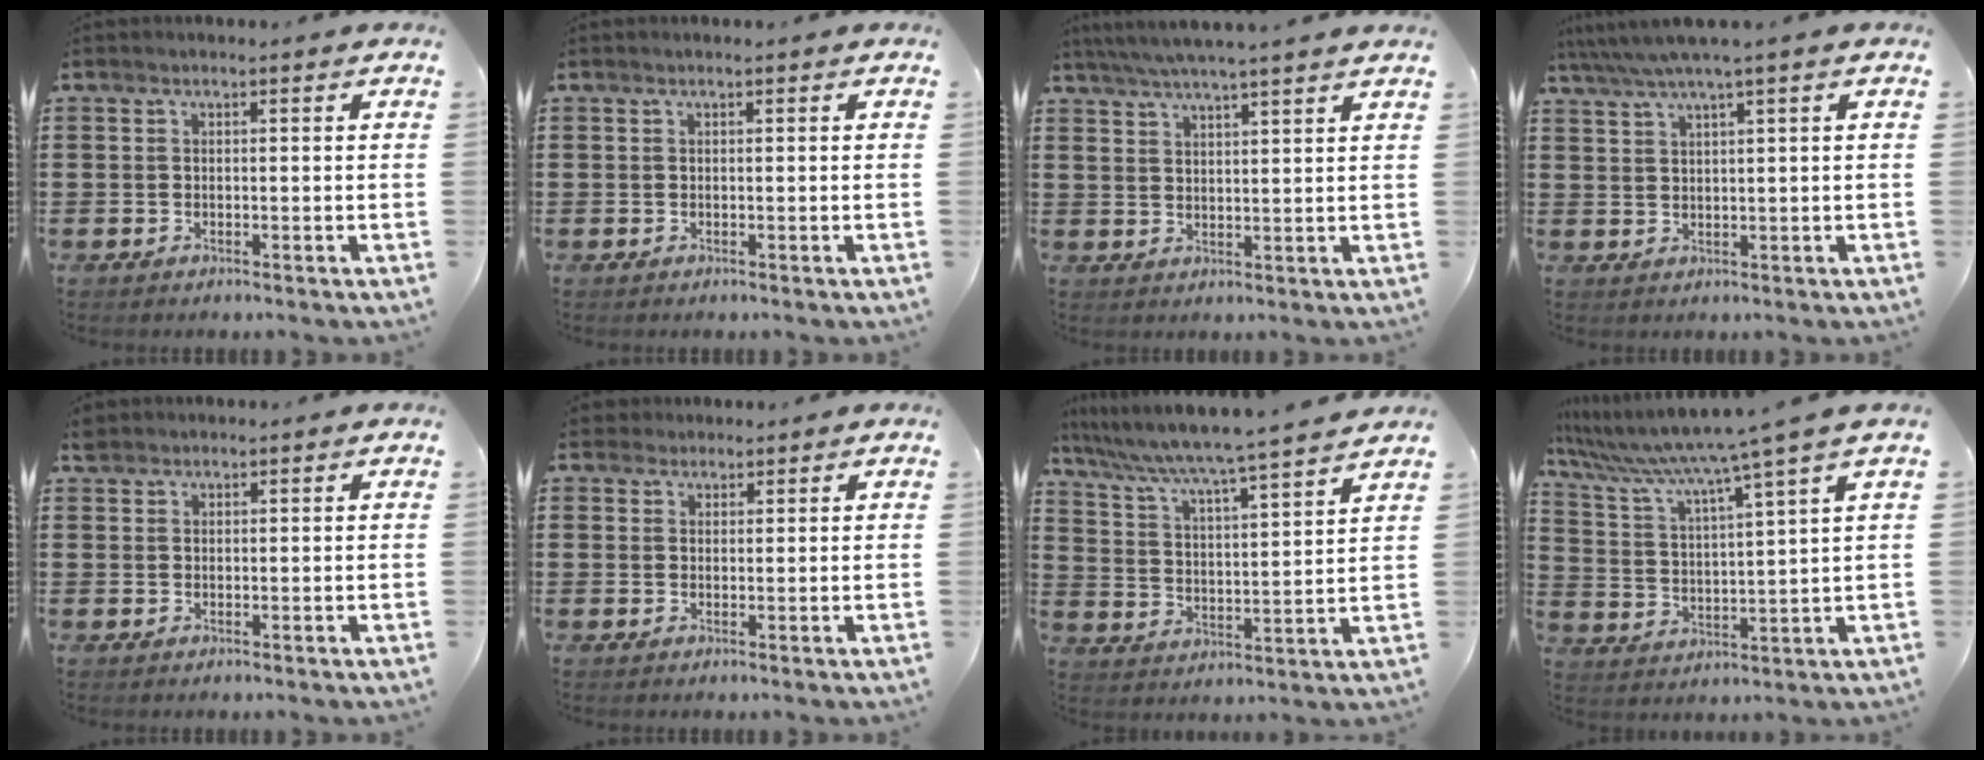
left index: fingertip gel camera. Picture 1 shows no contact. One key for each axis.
{"total": 0.0}
{"total": 4.6, "fx": 4.2, "fy": -0.6, "fz": 1.8, "tx": -0.048, "ty": -0.013, "tz": 0.075}
{"total": 3.3, "fx": 1.9, "fy": -0.4, "fz": 2.6, "tx": -0.054, "ty": -0.003, "tz": 0.032}
{"total": 1.6, "fx": 1.4, "fy": 0.7, "fz": 0.3, "tx": -0.010, "ty": 0.004, "tz": 0.028}
{"total": 2.1, "fx": 1.8, "fy": 1.1, "fz": 0.0, "tx": -0.006, "ty": 0.008, "tz": 0.035}
{"total": 4.9, "fx": 4.4, "fy": -0.7, "fz": 2.1, "tx": -0.063, "ty": -0.041, "tz": 0.063}
{"total": 7.0, "fx": 5.8, "fy": -1.3, "fz": 3.6, "tx": -0.099, "ty": -0.050, "tz": 0.089}